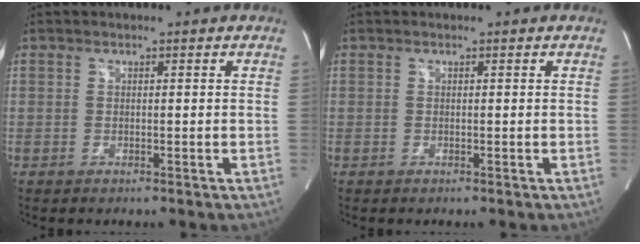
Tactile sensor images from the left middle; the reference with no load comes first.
{"total": 0.0}